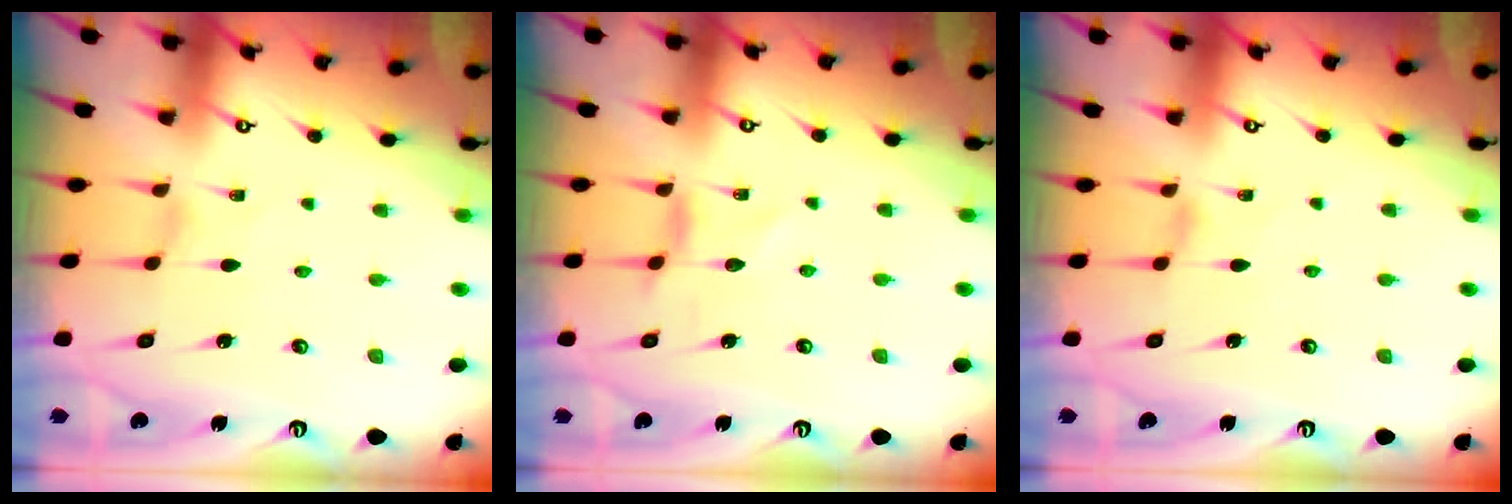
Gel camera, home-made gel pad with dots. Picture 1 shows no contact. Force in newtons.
{"total": 1.7, "press": 1.7, "slide": 0.1}
{"total": 0.0}